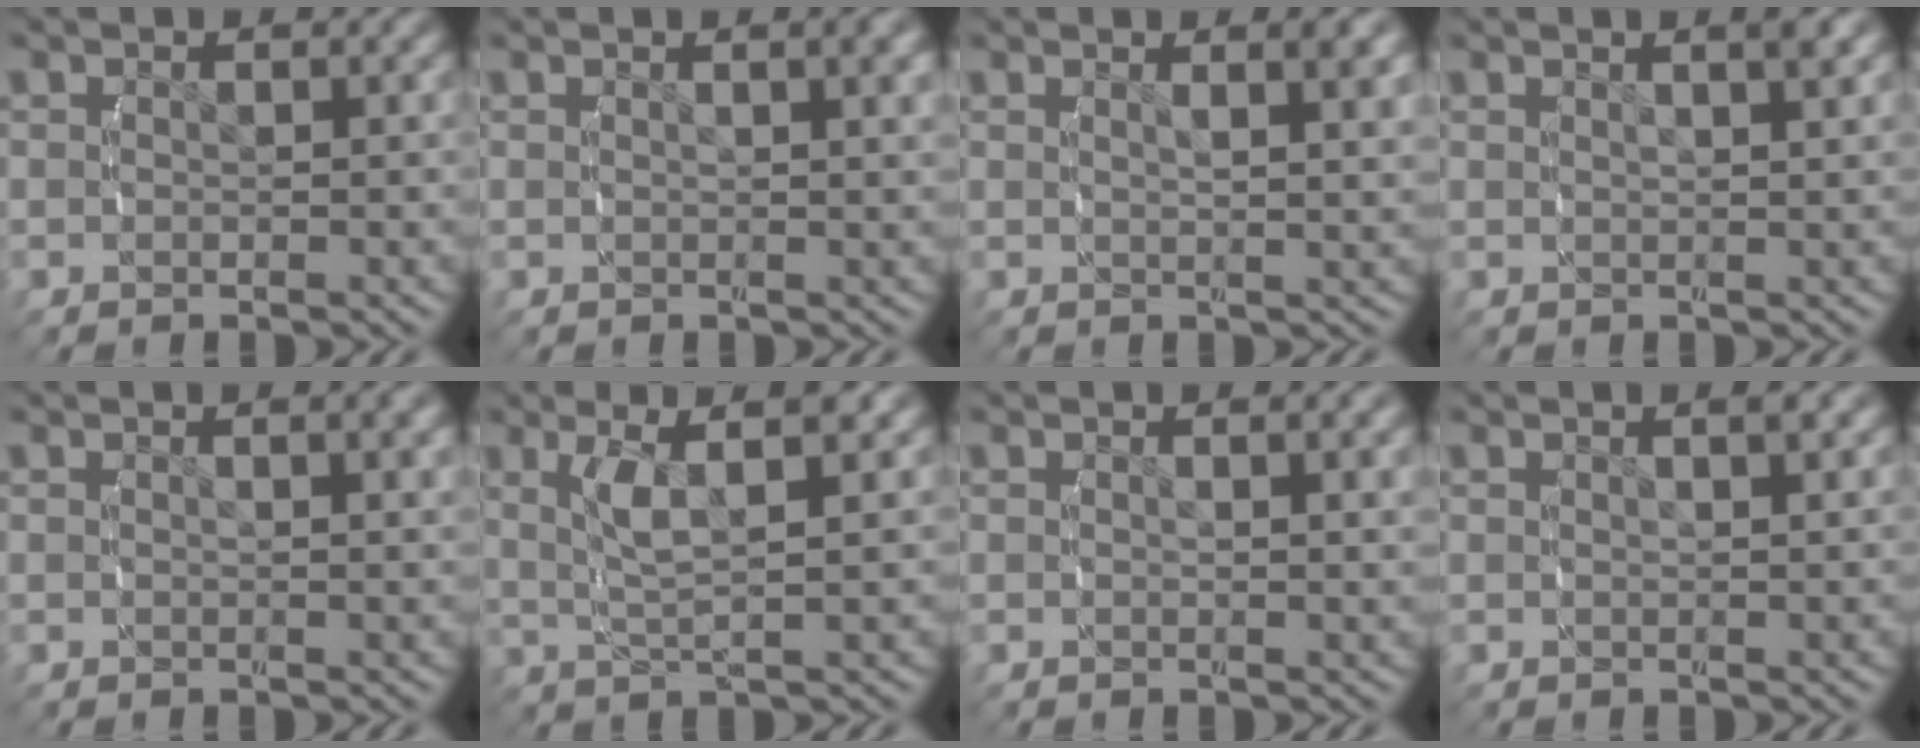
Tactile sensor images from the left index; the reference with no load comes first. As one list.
[{"total": 1.9, "force": [1.0, -0.2, 1.6], "torque": [-0.014, 0.005, 0.020]}, {"total": 2.8, "force": [1.5, -0.2, 2.3], "torque": [-0.024, -0.001, 0.031]}, {"total": 2.5, "force": [1.4, -0.2, 2.0], "torque": [-0.020, 0.009, 0.027]}, {"total": 1.6, "force": [0.9, -0.3, 1.3], "torque": [-0.015, 0.002, 0.018]}, {"total": 3.9, "force": [1.4, 0.5, 3.6], "torque": [-0.071, 0.004, 0.031]}, {"total": 1.5, "force": [0.9, -0.3, 1.2], "torque": [-0.014, -0.001, 0.019]}, {"total": 1.5, "force": [0.9, -0.5, 1.1], "torque": [-0.013, 0.006, 0.020]}]